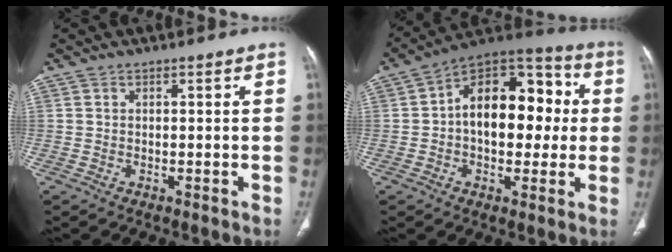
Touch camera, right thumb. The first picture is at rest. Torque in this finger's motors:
{"motor_torque": [-0.08, 0.78, 0.54, 0.71, 0.36]}